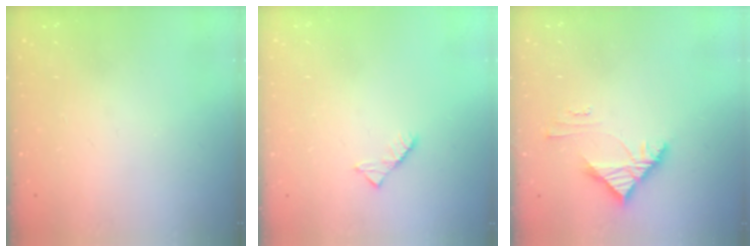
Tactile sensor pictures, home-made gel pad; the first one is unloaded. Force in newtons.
{"total": 2.6, "press": 2.6, "slide": 0.4}
{"total": 4.3, "press": 4.3, "slide": 0.5}